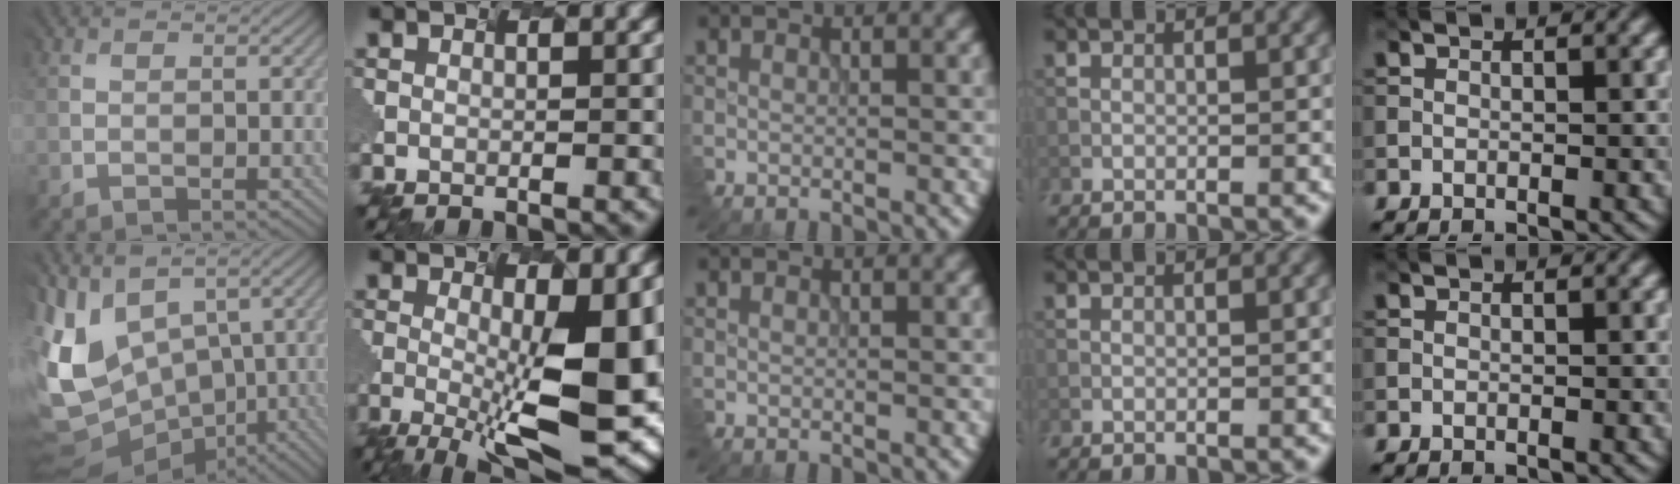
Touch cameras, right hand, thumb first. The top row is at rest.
{"thumb": {"total": 12.0, "force": [0.7, 9.2, 7.7], "torque": [-0.214, -0.016, 0.028]}, "index": {"total": 11.1, "force": [-1.9, 2.4, 10.7], "torque": [-0.173, -0.025, -0.003]}}